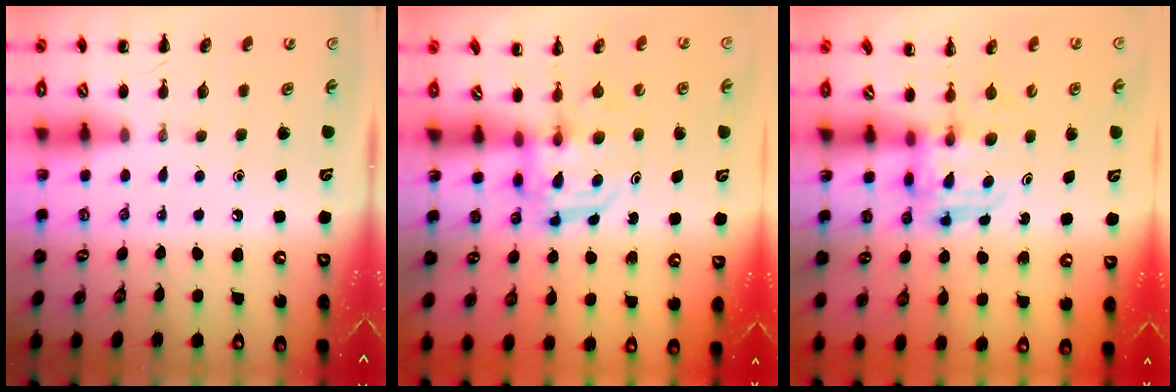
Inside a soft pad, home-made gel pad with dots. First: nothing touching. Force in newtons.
{"total": 2.9, "press": 2.9, "slide": 0.3}
{"total": 3.8, "press": 3.7, "slide": 0.3}